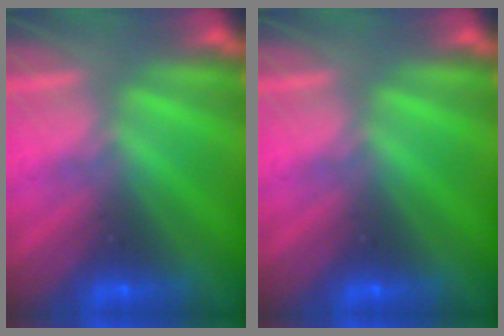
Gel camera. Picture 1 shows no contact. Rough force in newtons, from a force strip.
{"total": 0.0}